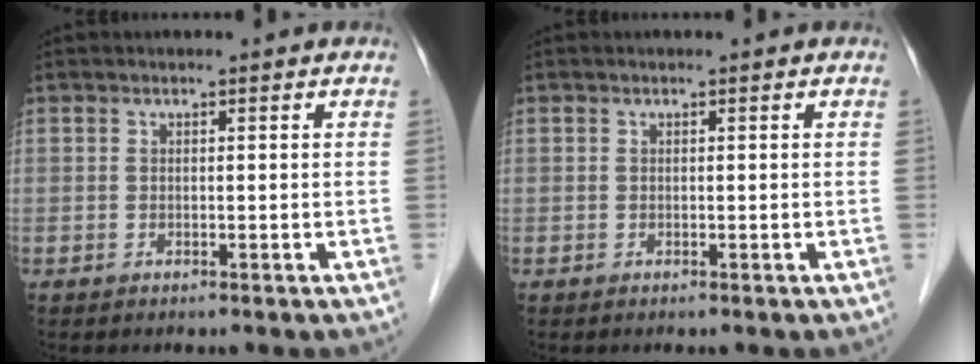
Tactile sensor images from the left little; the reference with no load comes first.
{"total": 0.0}